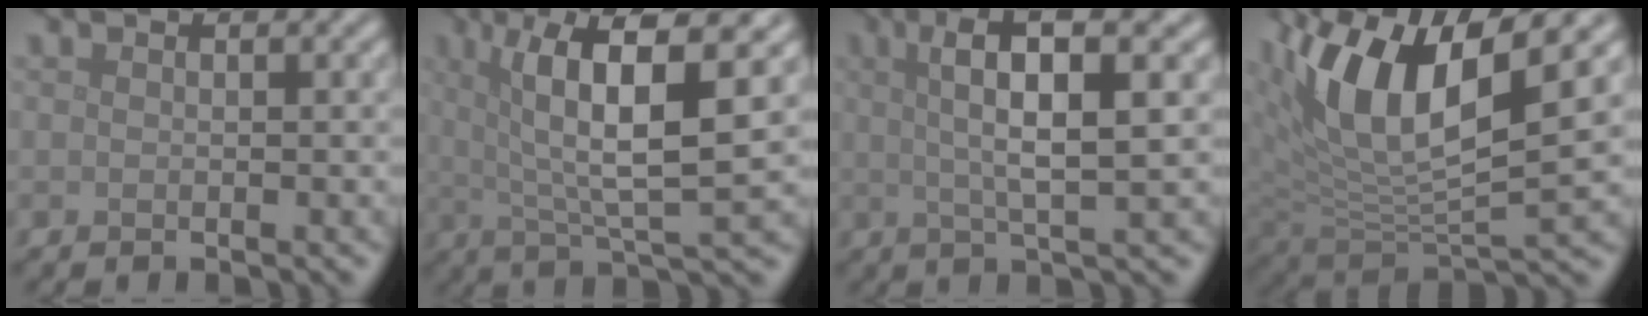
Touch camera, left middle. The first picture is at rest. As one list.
[{"total": 9.4, "force": [3.0, 2.2, 8.6], "torque": [-0.132, 0.004, 0.052]}, {"total": 7.0, "force": [2.4, 1.4, 6.4], "torque": [-0.096, 0.013, 0.035]}, {"total": 11.2, "force": [5.4, 4.1, 8.9], "torque": [-0.172, 0.003, 0.099]}]